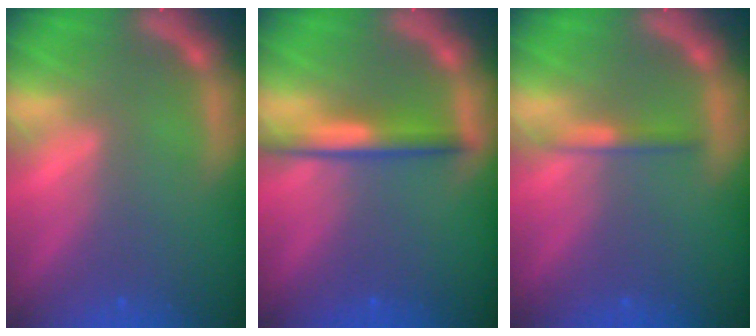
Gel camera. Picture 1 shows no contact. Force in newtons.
{"total": 3.4}
{"total": 1.4}